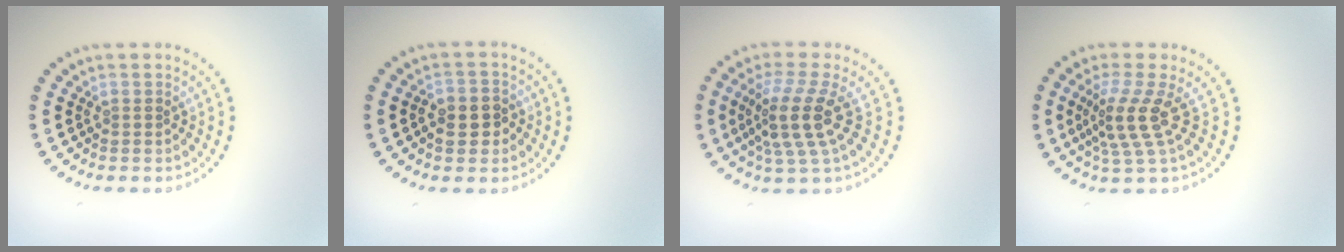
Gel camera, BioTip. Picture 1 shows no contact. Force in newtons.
{"total": 2.8, "press": 2.7, "slide": 0.6}
{"total": 4.3, "press": 3.2, "slide": 2.9}
{"total": 3.7, "press": 2.6, "slide": 2.5}